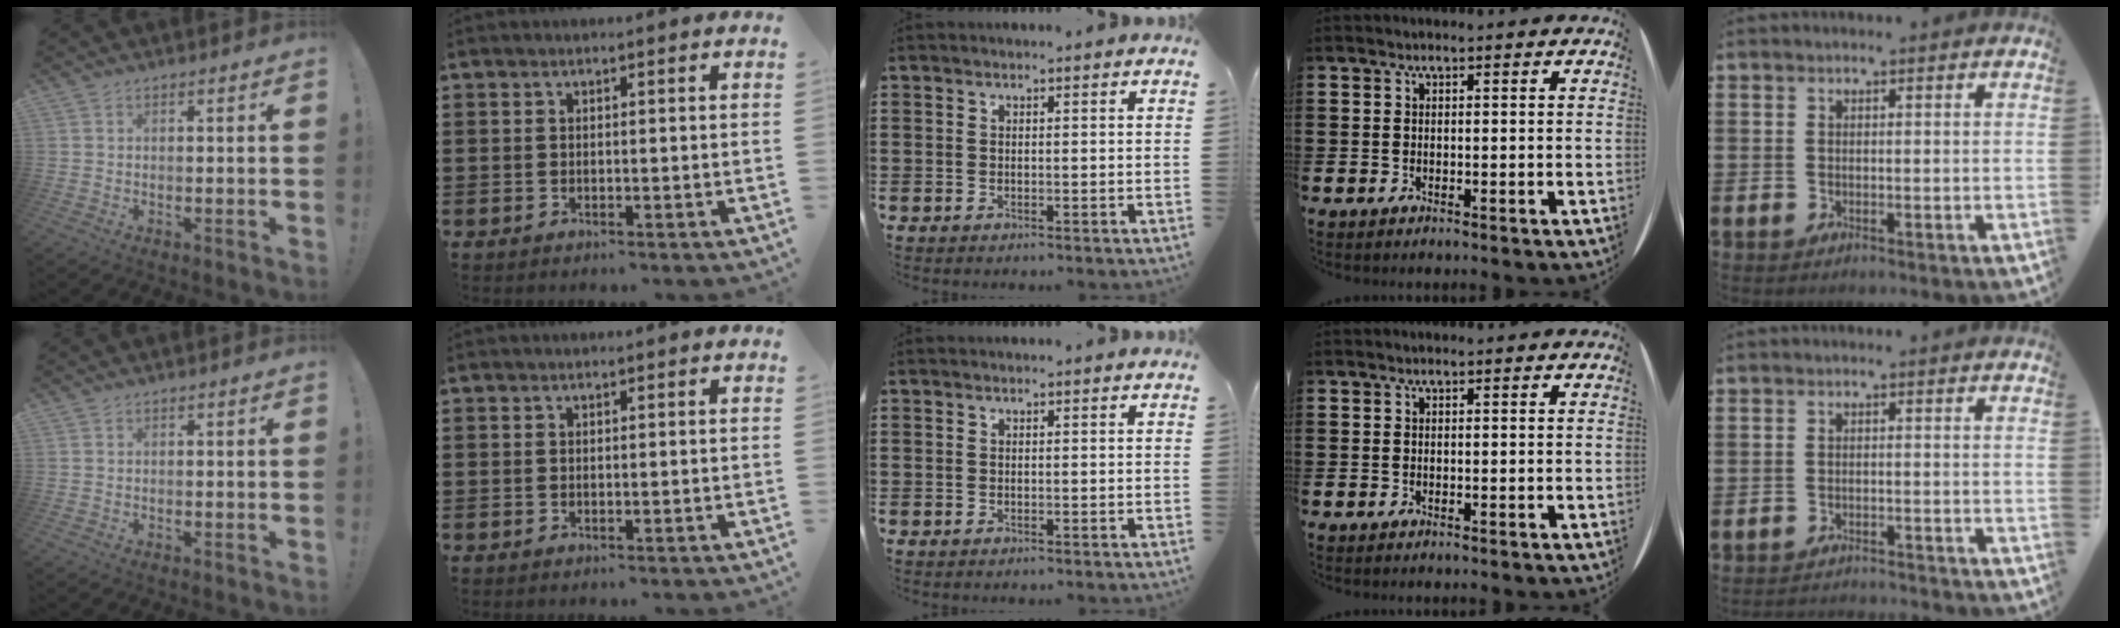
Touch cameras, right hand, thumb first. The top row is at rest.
{"little": {"total": 1.7, "force": [-1.7, -0.1, 0.0], "torque": [-0.003, 0.004, -0.035]}}